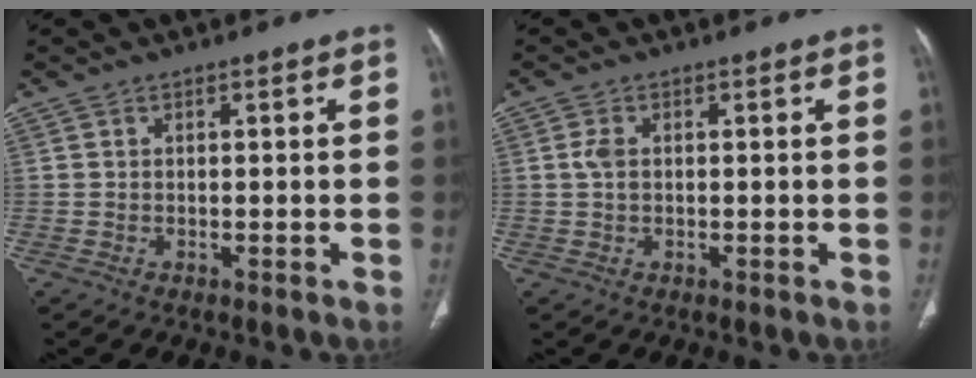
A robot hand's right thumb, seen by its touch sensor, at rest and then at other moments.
{"total": 2.0, "force": [0.2, 1.2, 1.6], "torque": [-0.041, 0.003, 0.005]}